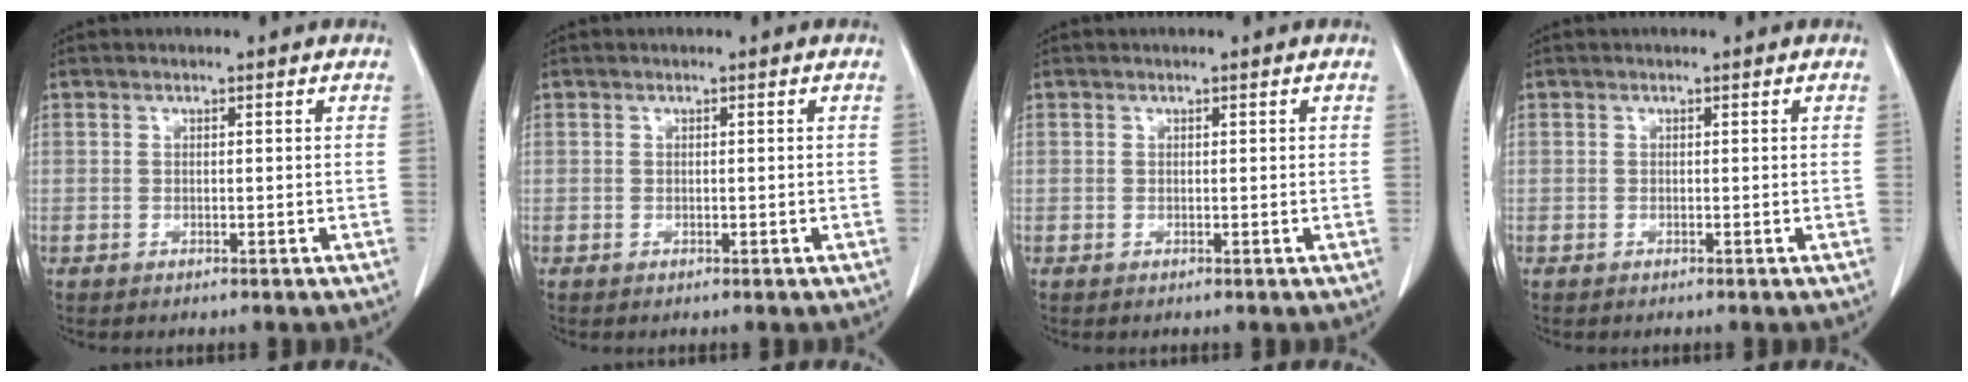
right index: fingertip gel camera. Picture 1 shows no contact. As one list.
[{"total": 0.0}, {"total": 0.0}, {"total": 0.0}]